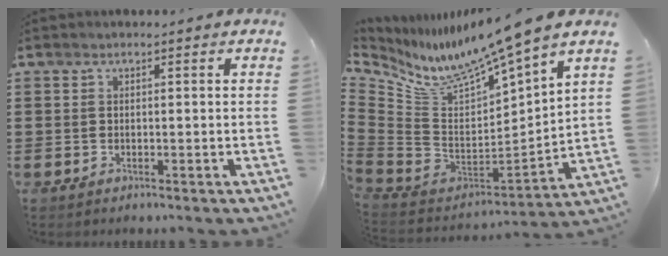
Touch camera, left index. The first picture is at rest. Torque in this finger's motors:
{"motor_torque": [2.14, 0.00, 0.16, 0.09]}